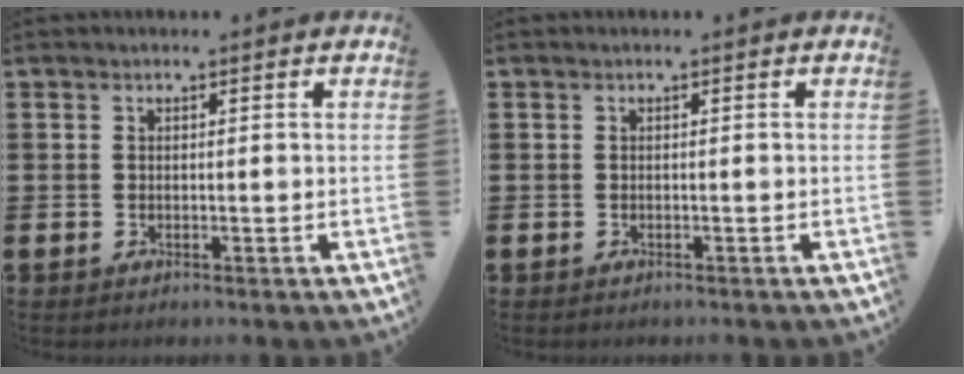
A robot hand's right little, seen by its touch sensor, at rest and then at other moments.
{"total": 0.0}